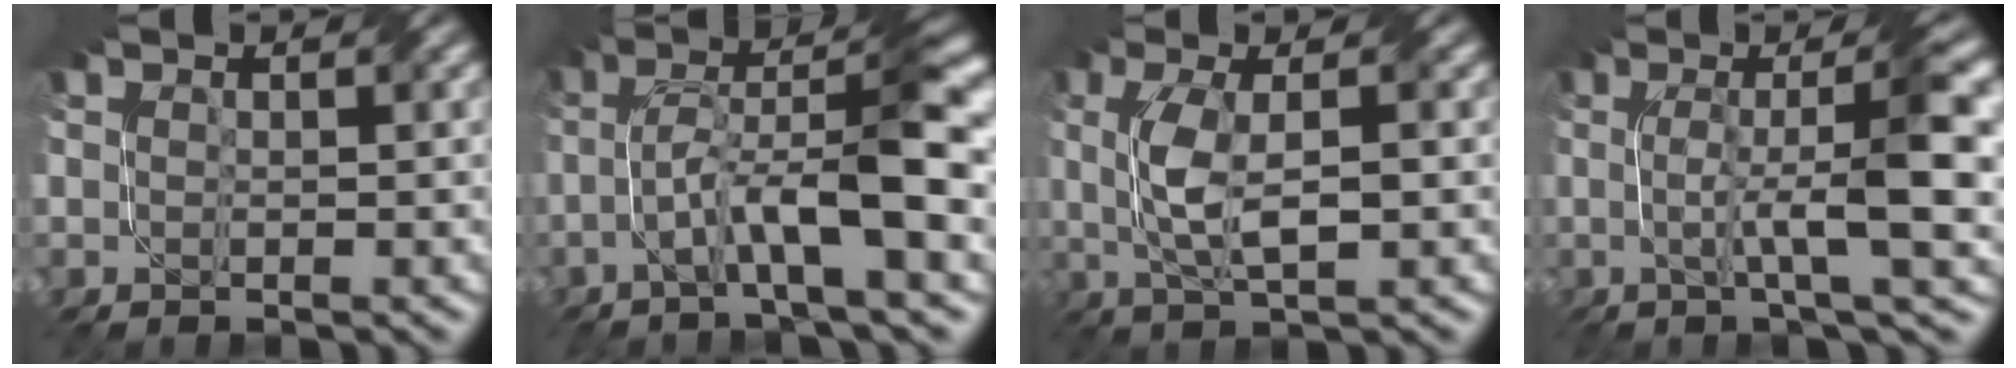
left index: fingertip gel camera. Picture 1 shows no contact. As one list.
[{"total": 8.4, "force": [-1.9, 1.3, 8.0], "torque": [-0.139, 0.024, -0.039]}, {"total": 4.5, "force": [0.3, 1.3, 4.3], "torque": [-0.094, 0.004, 0.008]}, {"total": 8.1, "force": [0.1, 1.1, 8.0], "torque": [-0.117, 0.011, 0.002]}]